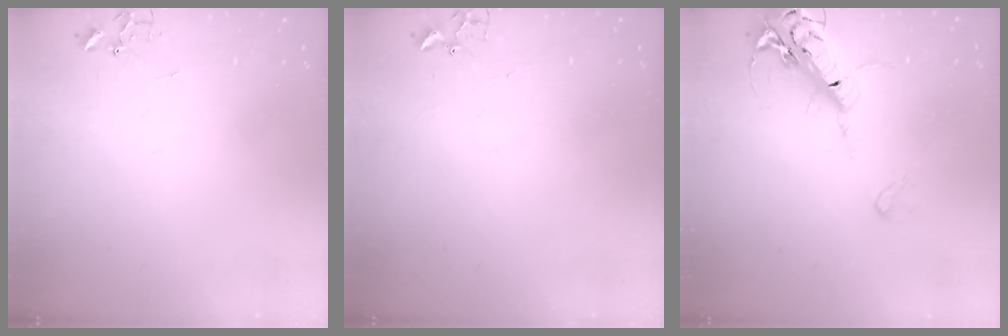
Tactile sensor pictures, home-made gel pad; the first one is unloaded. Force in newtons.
{"total": 1.7, "press": 1.6, "slide": 0.2}
{"total": 20.3, "press": 19.9, "slide": 3.9}